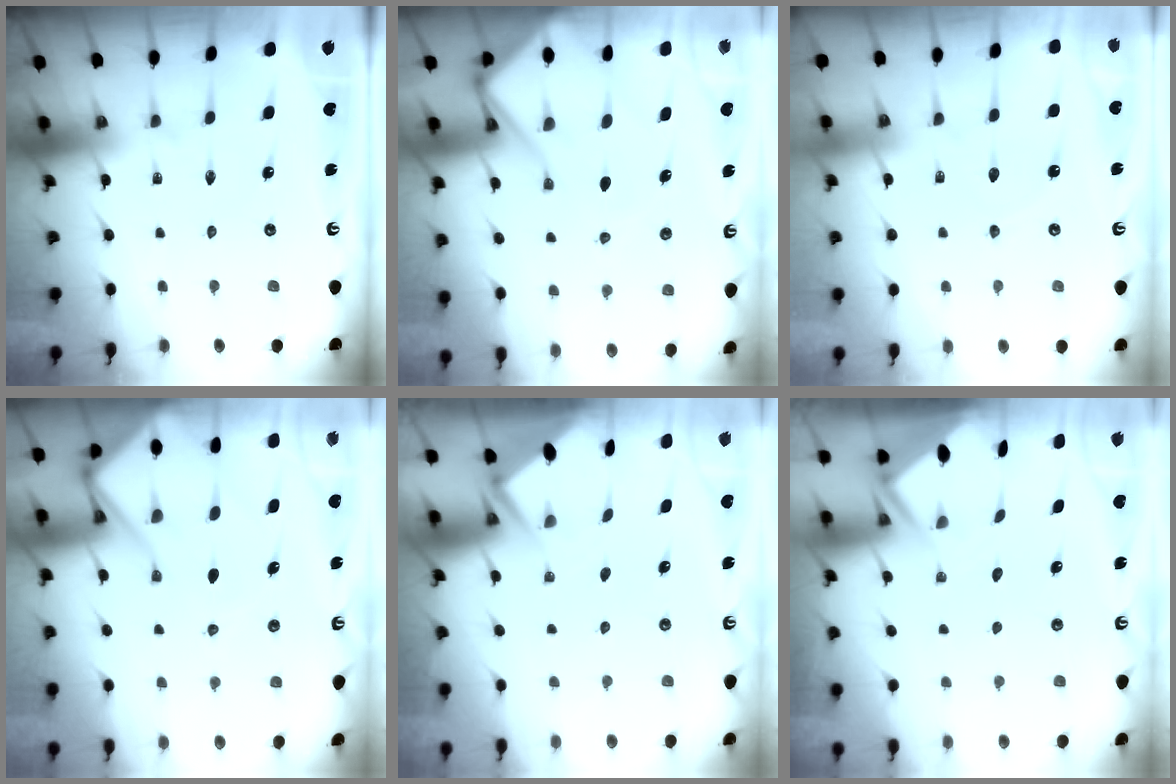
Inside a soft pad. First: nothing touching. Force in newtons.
{"total": 12.0, "press": 11.9, "slide": 1.4}
{"total": 5.4, "press": 5.4, "slide": 0.4}
{"total": 12.0, "press": 11.9, "slide": 1.4}
{"total": 2.8, "press": 2.8, "slide": 0.4}
{"total": 3.4, "press": 3.4, "slide": 0.3}